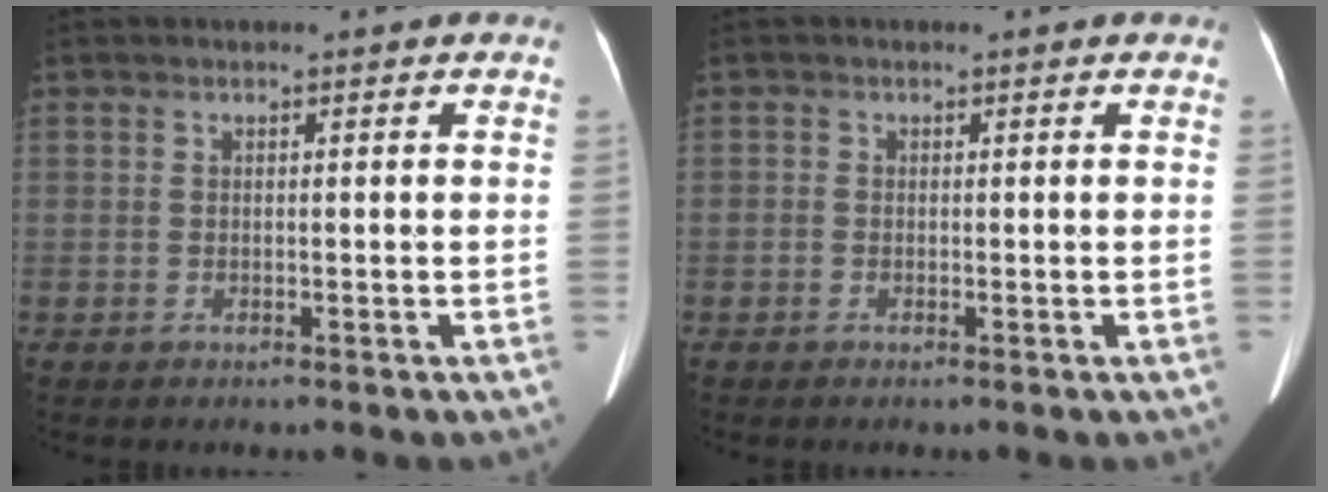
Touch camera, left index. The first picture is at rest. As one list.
[{"total": 0.6, "force": [-0.5, 0.3, 0.0], "torque": [-0.005, -0.003, -0.012]}]